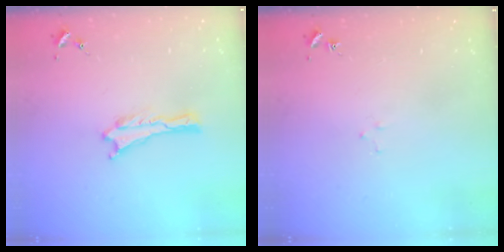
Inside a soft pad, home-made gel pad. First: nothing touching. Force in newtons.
{"total": 1.6, "press": 1.6, "slide": 0.1}